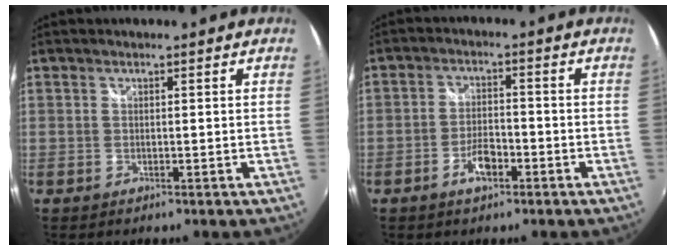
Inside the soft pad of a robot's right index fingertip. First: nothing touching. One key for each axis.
{"total": 4.7, "fx": -2.6, "fy": 2.1, "fz": 3.3, "tx": -0.072, "ty": 0.003, "tz": -0.045}